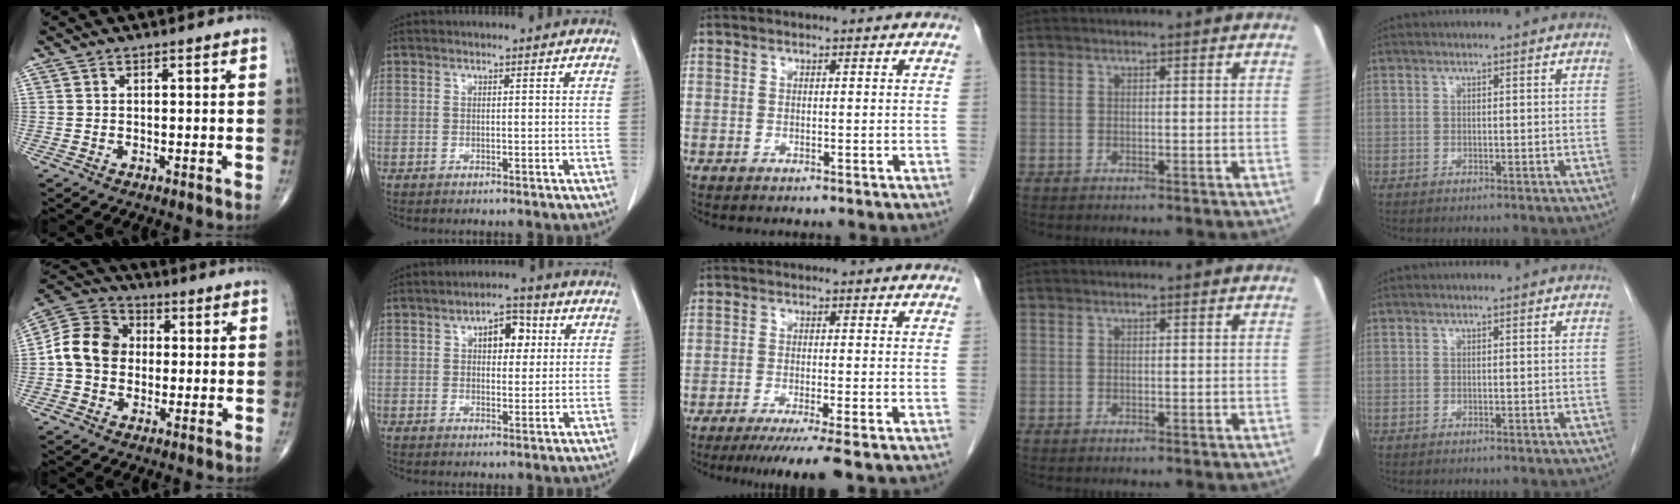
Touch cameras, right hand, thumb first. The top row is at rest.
{"thumb": {"total": 10.8, "force": [0.0, 9.0, 6.1], "torque": [-0.097, 0.029, -0.012]}, "index": {"total": 5.6, "force": [1.7, 2.9, 4.5], "torque": [-0.064, 0.017, 0.025]}, "middle": {"total": 6.8, "force": [-5.2, -1.0, 4.3], "torque": [-0.053, -0.017, -0.082]}}